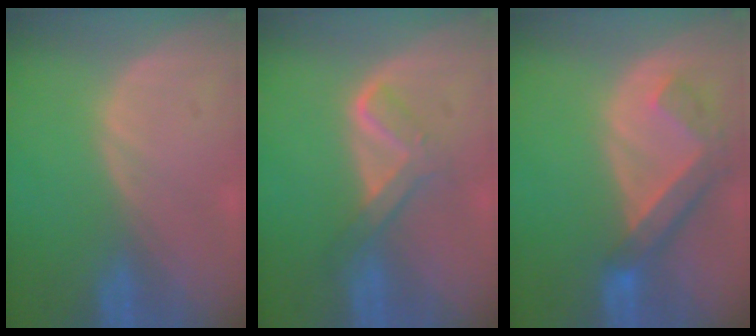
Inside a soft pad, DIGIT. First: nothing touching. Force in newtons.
{"total": 4.4, "press": 4.4, "slide": 0.4}
{"total": 6.6, "press": 5.9, "slide": 3.0}